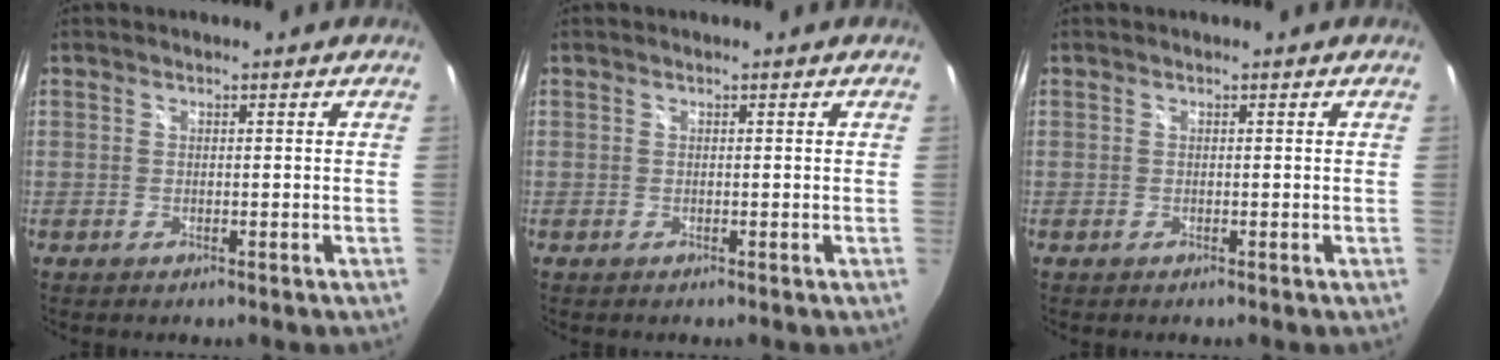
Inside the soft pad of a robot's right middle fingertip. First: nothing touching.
{"total": 0.0}
{"total": 0.0}